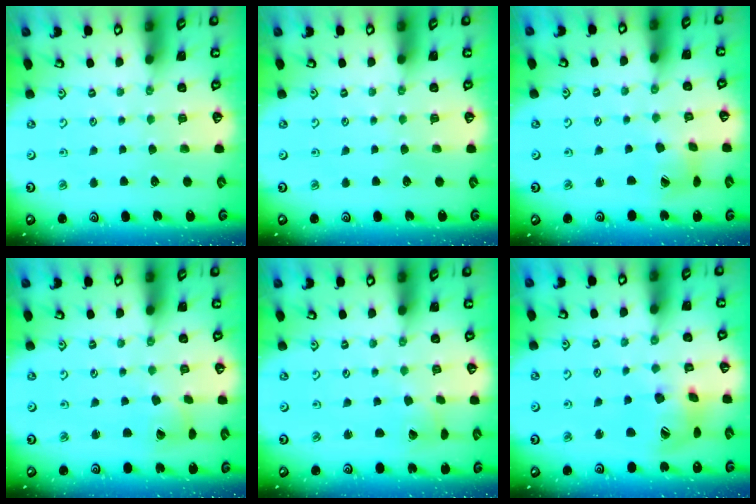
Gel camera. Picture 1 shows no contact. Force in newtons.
{"total": 0.0}
{"total": 6.2, "press": 6.2, "slide": 0.5}
{"total": 4.8, "press": 4.8, "slide": 0.5}
{"total": 2.0, "press": 2.0, "slide": 0.3}
{"total": 14.8, "press": 14.7, "slide": 2.1}